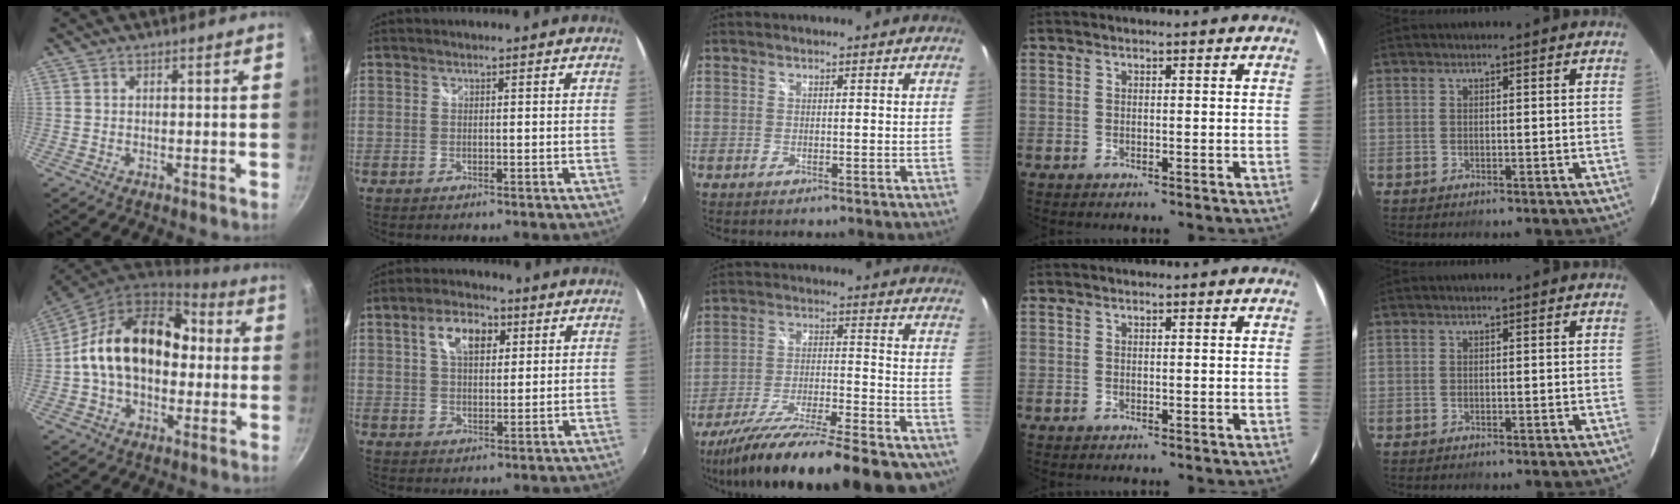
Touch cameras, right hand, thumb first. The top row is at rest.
{"thumb": {"total": 20.0, "force": [0.7, 14.0, 14.2], "torque": [-0.204, 0.047, -0.001]}, "index": {"total": 7.8, "force": [3.0, 4.4, 5.6], "torque": [-0.099, 0.020, 0.050]}, "middle": {"total": 26.5, "force": [-22.1, 4.3, 14.0], "torque": [-0.235, -0.065, -0.323]}}